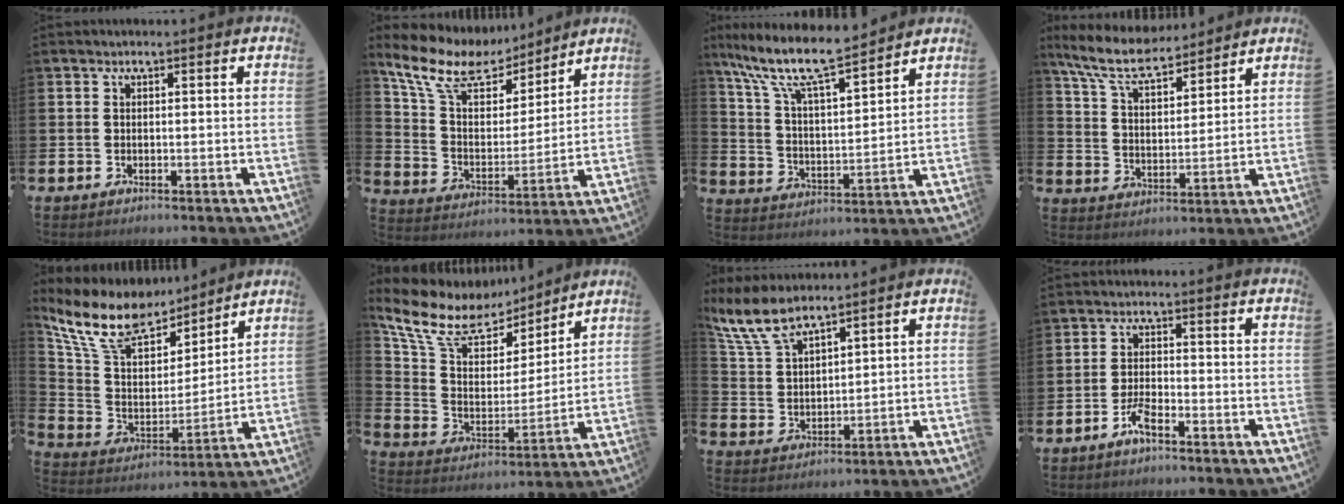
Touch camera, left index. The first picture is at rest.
{"total": 10.7, "force": [8.7, 4.8, 4.2], "torque": [-0.124, -0.048, 0.153]}
{"total": 10.9, "force": [9.5, 1.8, 5.0], "torque": [-0.132, -0.057, 0.163]}
{"total": 8.5, "force": [7.7, 1.9, 3.2], "torque": [-0.096, -0.037, 0.139]}
{"total": 12.1, "force": [10.4, 5.0, 3.7], "torque": [-0.128, -0.055, 0.188]}
{"total": 11.2, "force": [9.3, 5.1, 3.8], "torque": [-0.131, -0.047, 0.166]}
{"total": 7.5, "force": [6.7, 1.8, 2.9], "torque": [-0.086, -0.019, 0.126]}
{"total": 3.0, "force": [-2.1, 0.6, 2.0], "torque": [-0.049, 0.005, -0.039]}